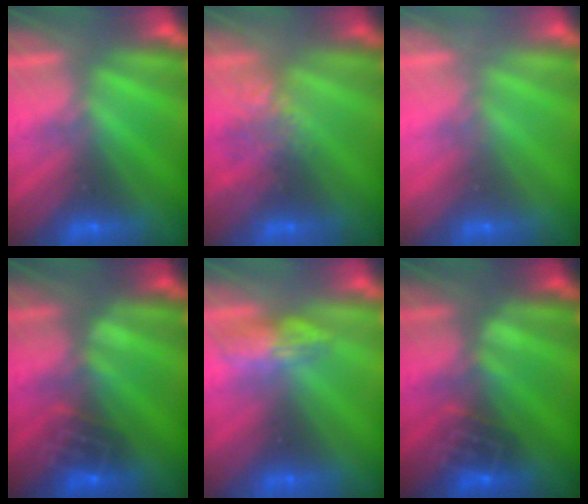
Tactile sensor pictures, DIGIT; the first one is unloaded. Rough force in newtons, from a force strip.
{"total": 2.6}
{"total": 2.0}
{"total": 2.8}
{"total": 2.5}
{"total": 2.8}